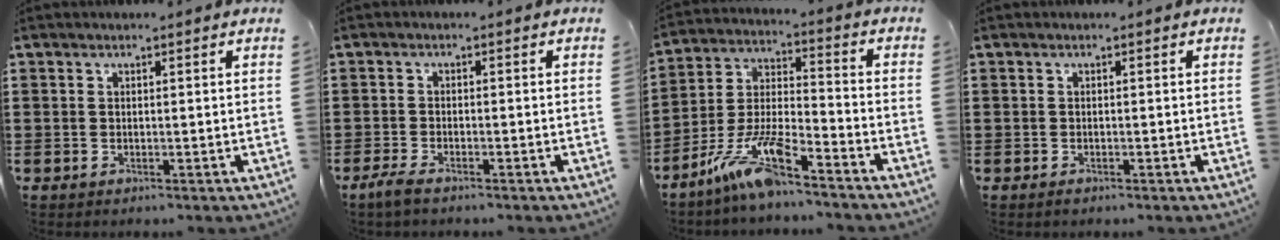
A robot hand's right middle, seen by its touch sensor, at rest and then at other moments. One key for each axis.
{"total": 2.3, "fx": -1.8, "fy": 0.6, "fz": 1.3, "tx": -0.030, "ty": 0.001, "tz": -0.039}
{"total": 10.8, "fx": -8.1, "fy": 1.5, "fz": 6.9, "tx": -0.164, "ty": -0.003, "tz": -0.166}
{"total": 0.6, "fx": -0.5, "fy": 0.3, "fz": 0.0, "tx": 0.000, "ty": 0.000, "tz": -0.011}